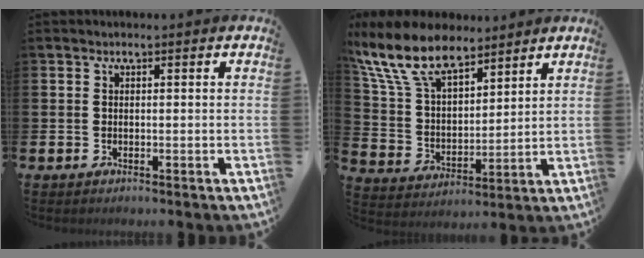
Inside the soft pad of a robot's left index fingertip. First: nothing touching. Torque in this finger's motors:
{"motor_torque": [2.14, 0.00, 0.40, 0.21]}